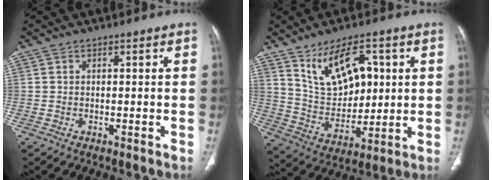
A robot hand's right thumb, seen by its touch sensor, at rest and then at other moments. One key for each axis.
{"total": 14.4, "fx": 5.5, "fy": 8.2, "fz": 10.5, "tx": -0.146, "ty": -0.024, "tz": 0.119}